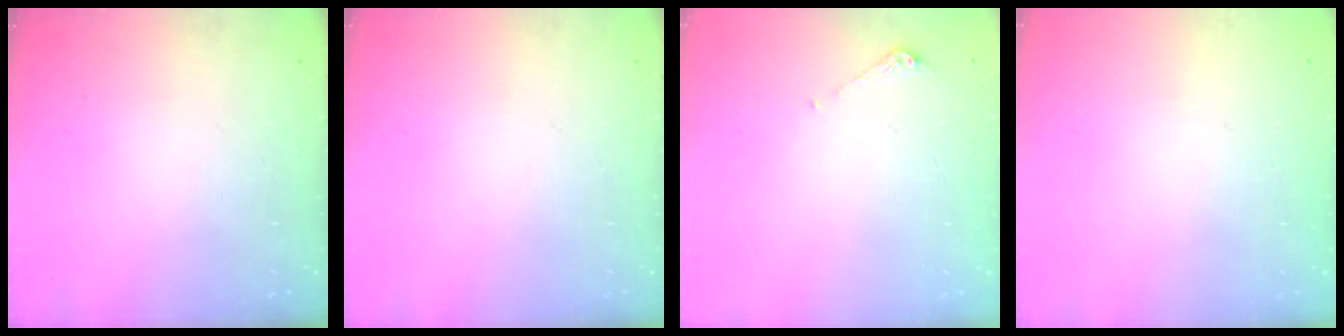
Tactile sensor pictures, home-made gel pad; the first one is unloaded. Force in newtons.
{"total": 0.0}
{"total": 4.3, "press": 4.2, "slide": 0.5}
{"total": 0.7, "press": 0.3, "slide": 0.7}